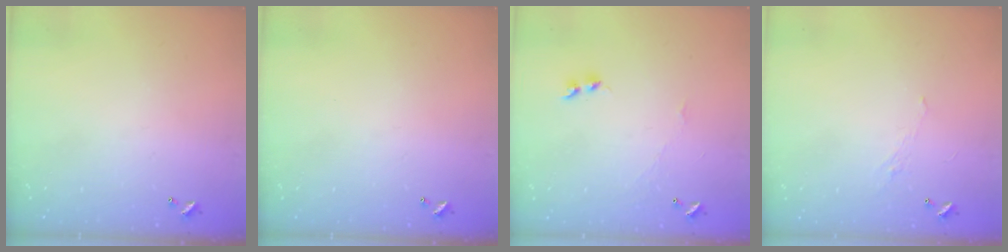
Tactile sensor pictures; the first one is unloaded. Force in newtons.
{"total": 0.0}
{"total": 2.9, "press": 2.8, "slide": 0.5}
{"total": 1.0, "press": 0.8, "slide": 0.6}